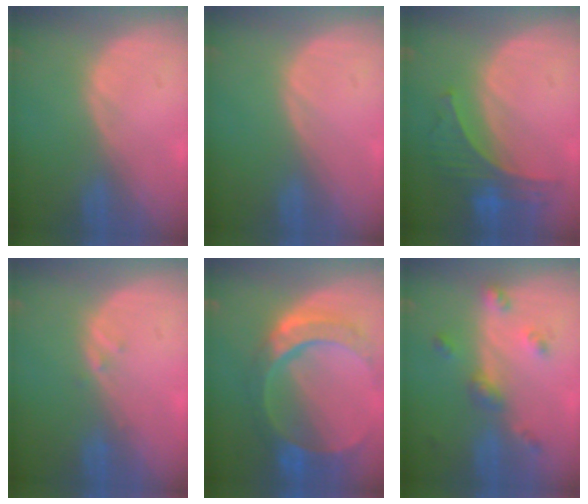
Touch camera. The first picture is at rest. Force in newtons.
{"total": 0.0}
{"total": 6.9, "press": 6.3, "slide": 2.9}
{"total": 1.0, "press": 0.9, "slide": 0.5}
{"total": 11.0, "press": 9.3, "slide": 5.9}
{"total": 4.9, "press": 4.5, "slide": 2.0}